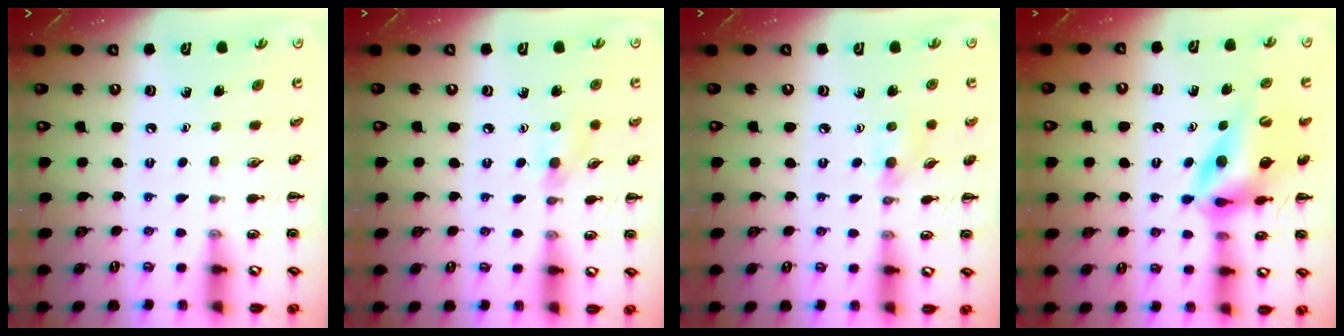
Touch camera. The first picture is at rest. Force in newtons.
{"total": 5.7, "press": 5.3, "slide": 2.0}
{"total": 4.9, "press": 4.6, "slide": 1.8}
{"total": 11.8, "press": 11.2, "slide": 3.7}